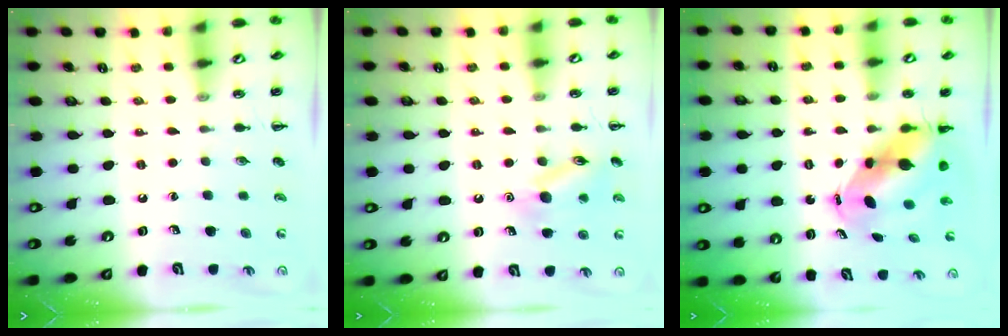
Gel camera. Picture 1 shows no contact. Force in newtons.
{"total": 11.6, "press": 11.5, "slide": 0.6}
{"total": 6.7, "press": 6.5, "slide": 1.7}